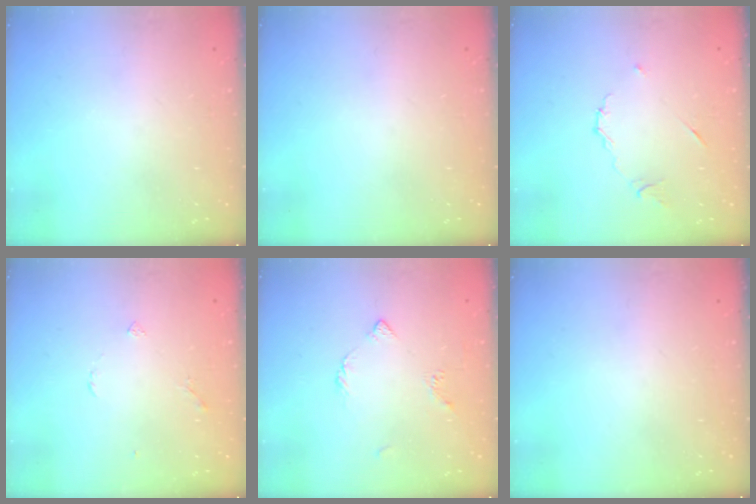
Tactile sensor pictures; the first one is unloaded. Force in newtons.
{"total": 0.0}
{"total": 6.5, "press": 6.4, "slide": 0.6}
{"total": 3.3, "press": 3.2, "slide": 0.7}
{"total": 3.7, "press": 3.7, "slide": 0.7}
{"total": 0.0}